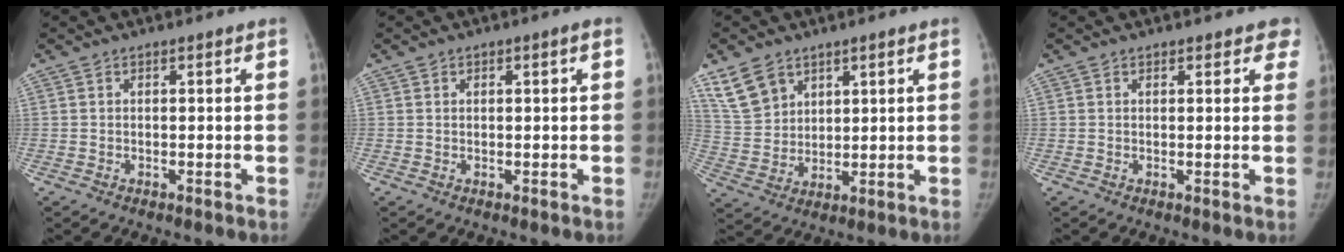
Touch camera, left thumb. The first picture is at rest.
{"total": 0.7, "force": [0.2, 0.5, 0.5], "torque": [-0.002, 0.001, 0.002]}
{"total": 8.3, "force": [5.3, 5.7, 2.7], "torque": [-0.036, -0.019, 0.116]}
{"total": 3.0, "force": [2.3, 1.6, 1.1], "torque": [0.025, -0.004, 0.016]}